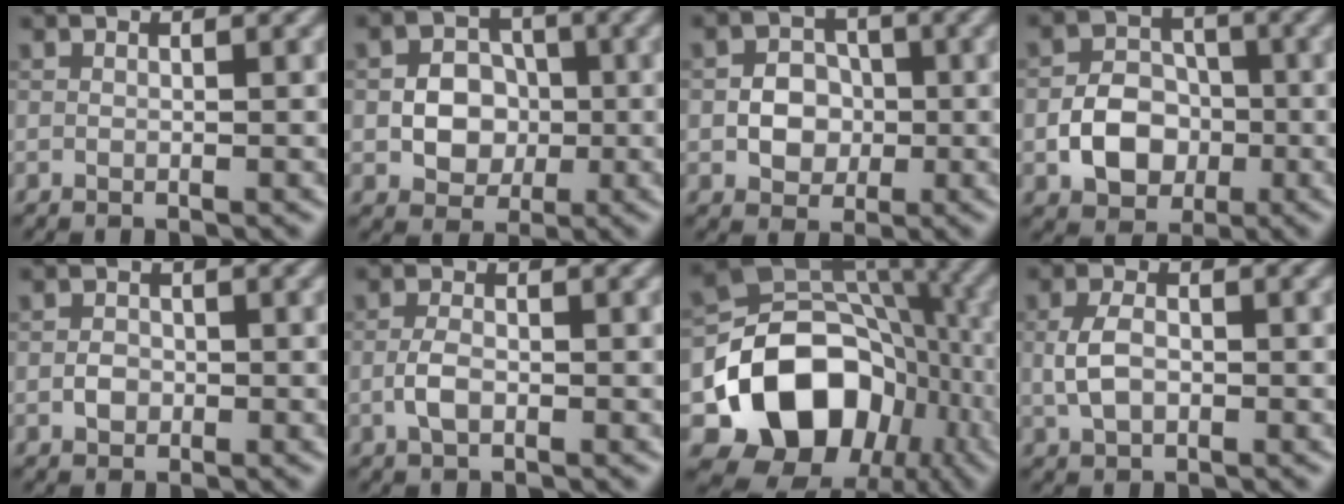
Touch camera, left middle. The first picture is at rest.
{"total": 4.4, "force": [-0.6, 3.6, 2.5], "torque": [-0.021, 0.000, -0.019]}
{"total": 3.4, "force": [-0.6, 2.8, 1.9], "torque": [-0.025, 0.002, -0.013]}
{"total": 4.9, "force": [-1.3, 3.8, 2.7], "torque": [-0.039, 0.001, -0.022]}
{"total": 1.4, "force": [-0.4, 1.1, 0.7], "torque": [-0.012, 0.001, -0.009]}
{"total": 2.0, "force": [-0.6, 1.1, 1.7], "torque": [-0.035, 0.001, -0.015]}
{"total": 12.5, "force": [-4.4, 9.8, 6.5], "torque": [-0.097, -0.002, -0.076]}
{"total": 3.0, "force": [-0.2, 2.0, 2.2], "torque": [-0.052, 0.000, -0.004]}